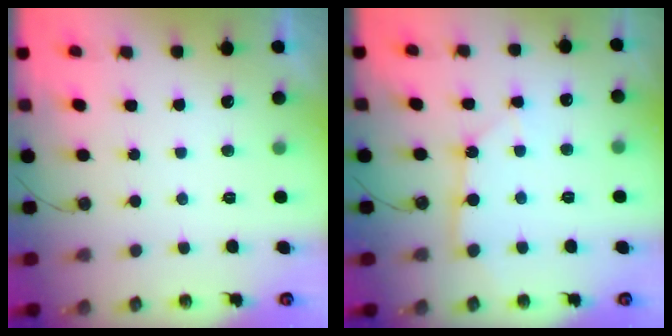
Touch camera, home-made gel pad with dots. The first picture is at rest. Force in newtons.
{"total": 5.9, "press": 5.9, "slide": 0.5}